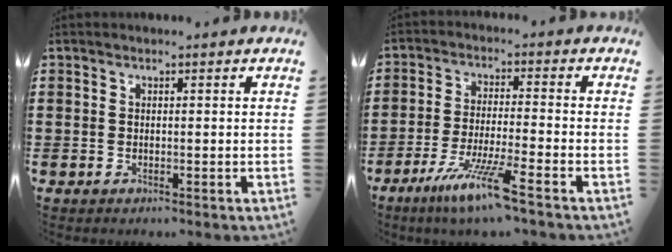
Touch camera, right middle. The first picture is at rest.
{"total": 8.3, "force": [-6.0, -0.1, 5.7], "torque": [-0.116, -0.014, -0.114]}